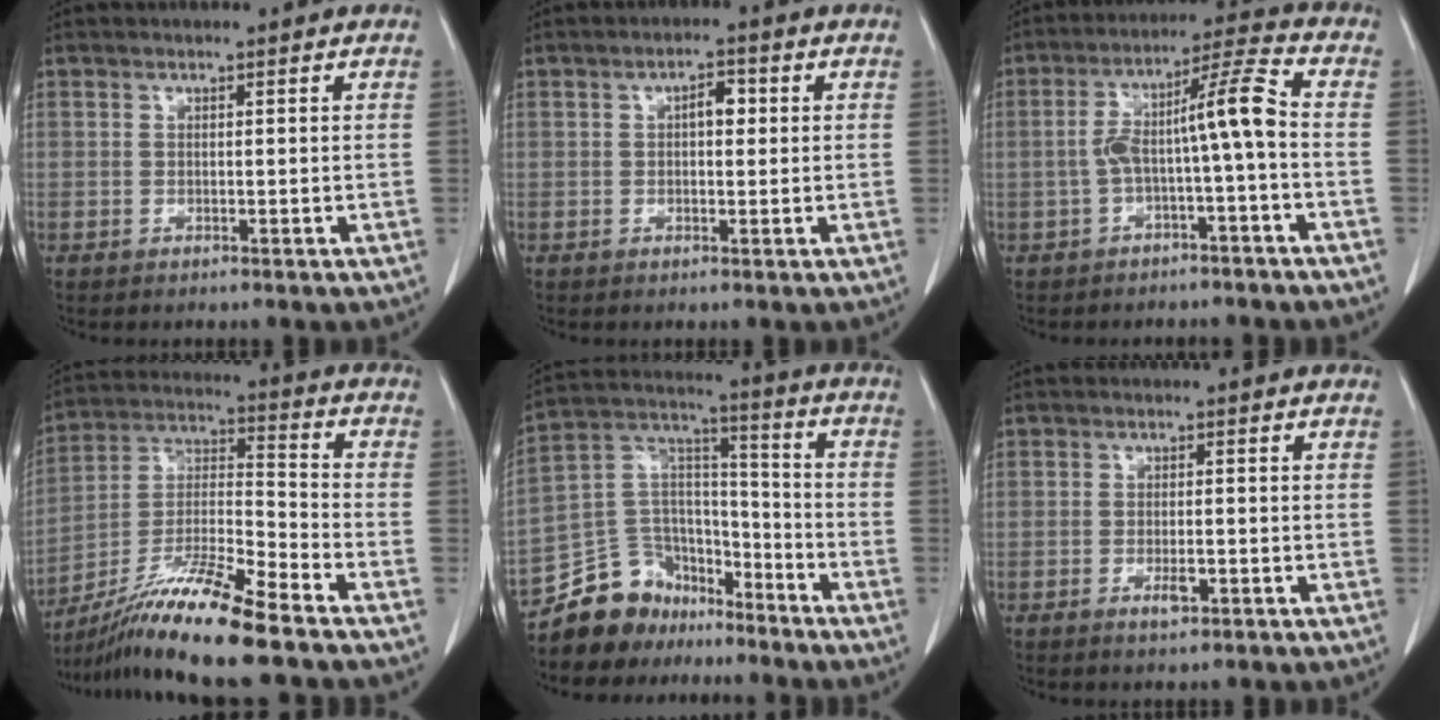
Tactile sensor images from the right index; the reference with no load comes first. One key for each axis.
{"total": 2.8, "fx": 0.5, "fy": 1.3, "fz": 2.4, "tx": -0.036, "ty": 0.010, "tz": 0.005}
{"total": 8.7, "fx": -1.5, "fy": 0.1, "fz": 8.6, "tx": -0.148, "ty": 0.038, "tz": -0.026}
{"total": 15.1, "fx": -11.5, "fy": -0.3, "fz": 9.7, "tx": -0.187, "ty": -0.012, "tz": -0.208}
{"total": 13.1, "fx": -10.6, "fy": 7.5, "fz": 1.9, "tx": -0.041, "ty": 0.082, "tz": -0.187}
{"total": 2.4, "fx": -1.1, "fy": 0.8, "fz": 1.9, "tx": -0.032, "ty": 0.000, "tz": -0.015}